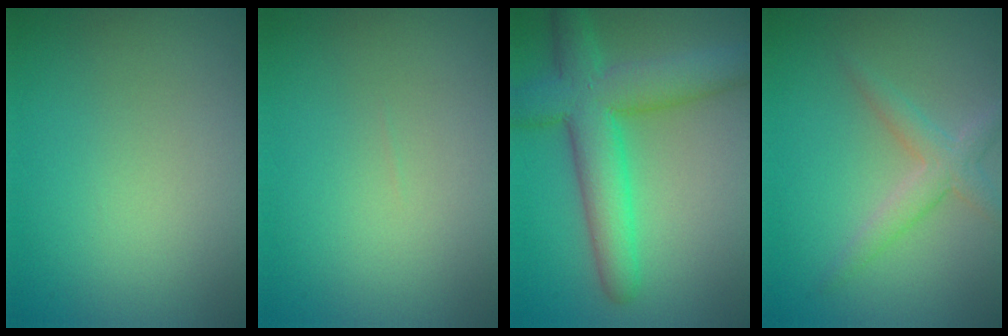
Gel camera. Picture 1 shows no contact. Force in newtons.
{"total": 0.0}
{"total": 7.4, "press": 7.4, "slide": 0.5}
{"total": 2.5, "press": 2.5, "slide": 0.0}